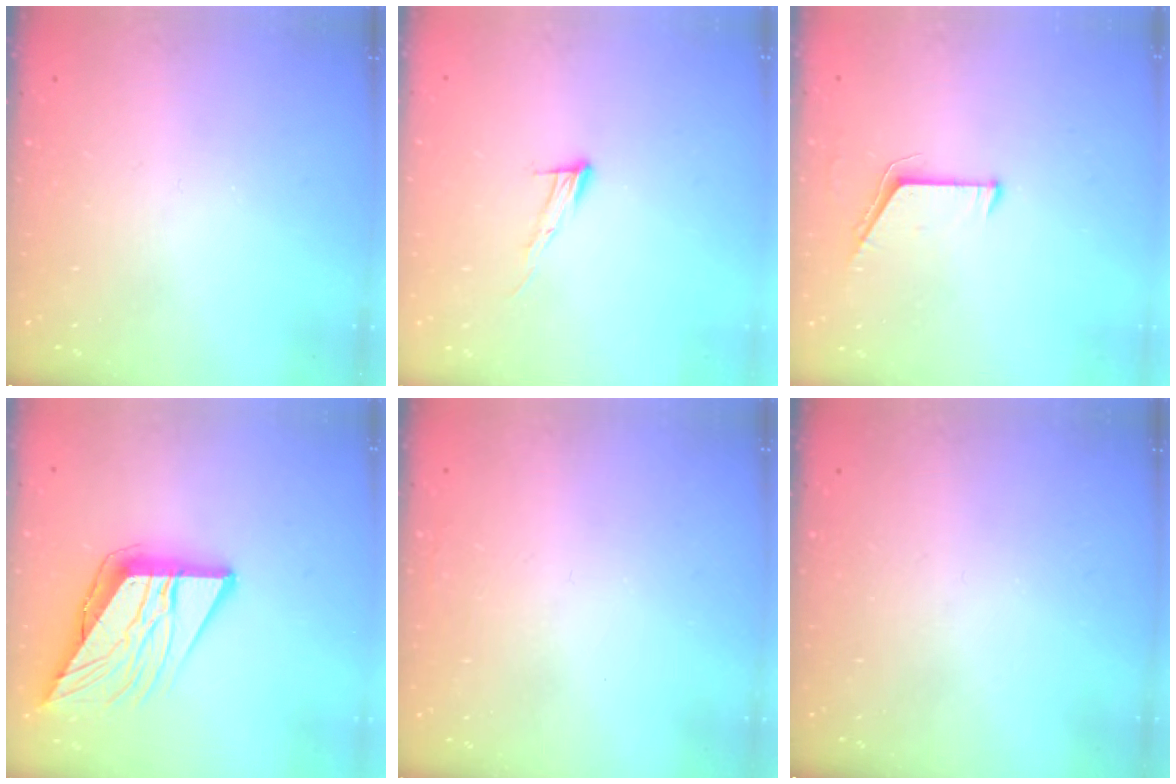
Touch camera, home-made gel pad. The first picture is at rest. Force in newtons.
{"total": 6.7, "press": 6.7, "slide": 0.4}
{"total": 5.7, "press": 5.7, "slide": 0.5}
{"total": 12.2, "press": 12.1, "slide": 1.4}
{"total": 1.6, "press": 1.6, "slide": 0.1}
{"total": 0.0}